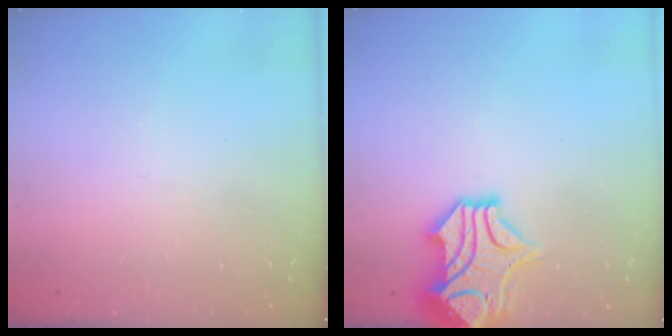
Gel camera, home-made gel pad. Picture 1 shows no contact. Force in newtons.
{"total": 8.0, "press": 7.8, "slide": 1.8}